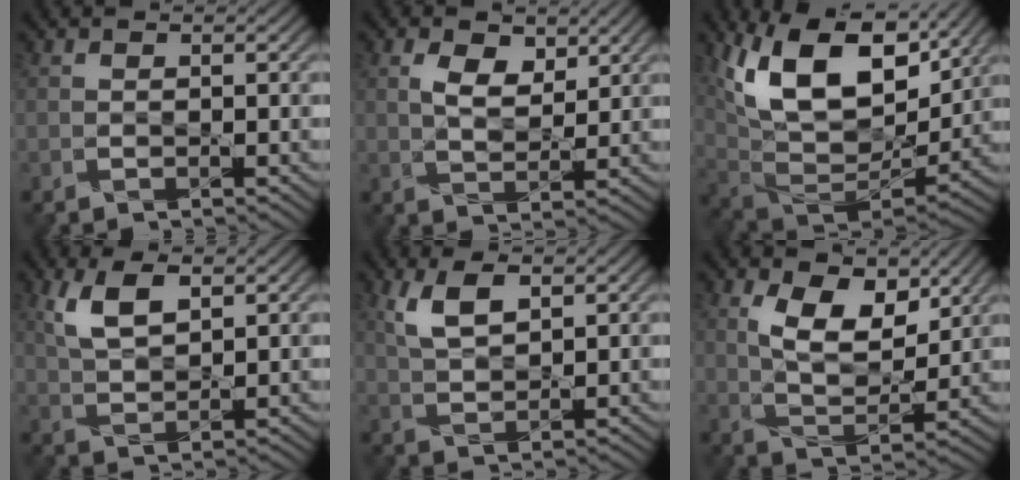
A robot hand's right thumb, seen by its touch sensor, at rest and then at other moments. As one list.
[{"total": 4.0, "force": [2.1, 2.1, 2.7], "torque": [-0.062, -0.001, 0.039]}, {"total": 17.2, "force": [8.4, 9.1, 11.9], "torque": [-0.238, 0.022, 0.143]}, {"total": 5.6, "force": [2.9, 2.3, 4.2], "torque": [-0.101, 0.004, 0.055]}, {"total": 5.1, "force": [2.7, 2.1, 3.8], "torque": [-0.093, 0.005, 0.053]}, {"total": 8.2, "force": [3.7, 4.2, 6.0], "torque": [-0.116, -0.004, 0.064]}]